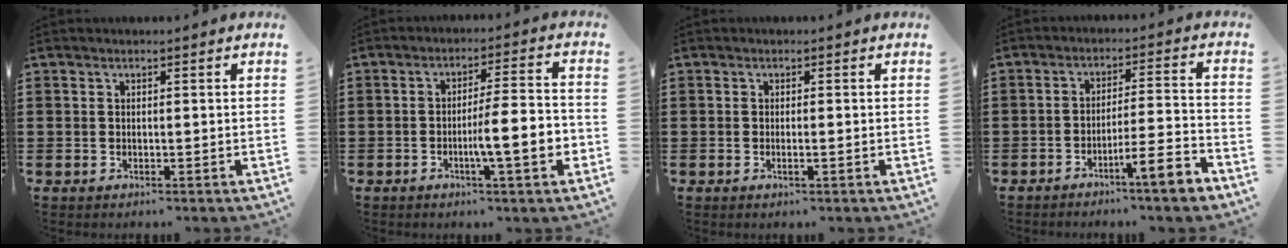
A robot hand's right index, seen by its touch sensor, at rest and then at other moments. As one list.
[{"total": 8.4, "force": [-2.3, 1.1, 8.0], "torque": [-0.124, -0.003, -0.040]}, {"total": 0.9, "force": [-0.4, 0.0, 0.8], "torque": [-0.014, -0.005, -0.006]}, {"total": 7.0, "force": [-5.1, 0.1, 4.7], "torque": [-0.076, -0.005, -0.093]}]